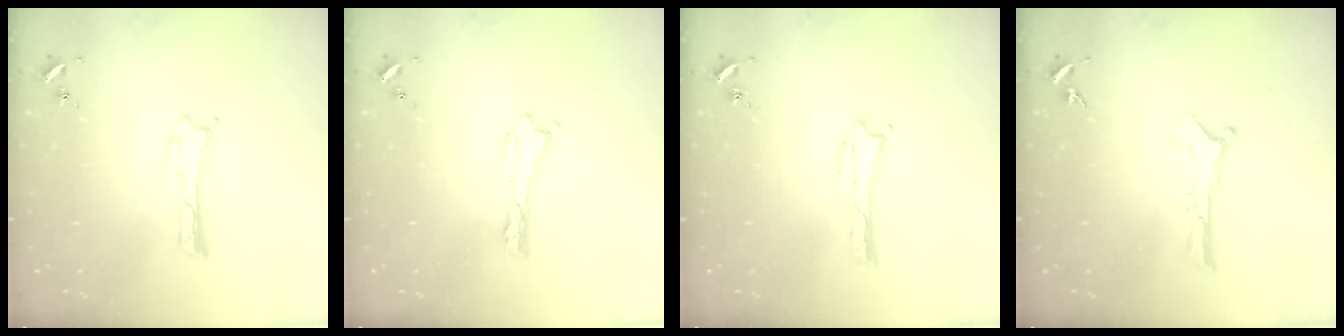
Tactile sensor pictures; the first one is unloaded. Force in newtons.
{"total": 0.0}
{"total": 0.0}
{"total": 0.0}